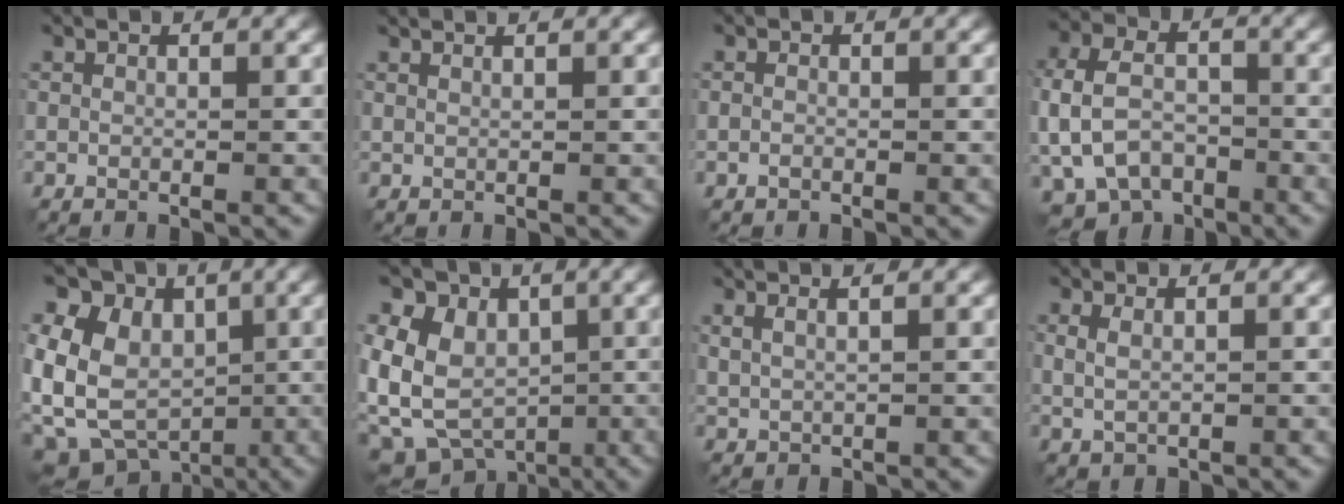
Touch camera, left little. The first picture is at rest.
{"total": 1.5, "force": [1.1, 0.4, 0.9], "torque": [-0.004, 0.000, 0.005]}
{"total": 0.6, "force": [-0.4, 0.4, 0.3], "torque": [-0.005, -0.002, -0.007]}
{"total": 7.9, "force": [-2.4, 5.8, 4.8], "torque": [-0.097, -0.005, -0.049]}
{"total": 12.4, "force": [-0.7, 10.7, 6.2], "torque": [-0.147, 0.008, -0.026]}
{"total": 9.0, "force": [-1.6, 7.3, 5.0], "torque": [-0.097, -0.001, -0.037]}
{"total": 2.6, "force": [1.7, 0.9, 1.8], "torque": [-0.019, 0.008, 0.015]}
{"total": 1.2, "force": [0.3, 0.5, 1.1], "torque": [-0.026, -0.005, 0.009]}